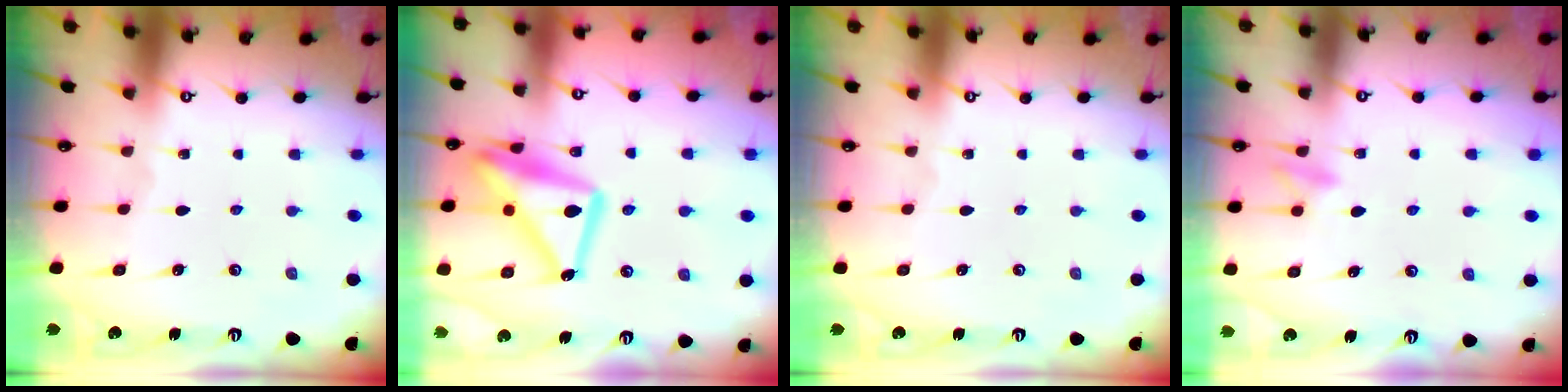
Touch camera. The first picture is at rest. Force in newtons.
{"total": 16.0, "press": 15.9, "slide": 1.3}
{"total": 0.0}
{"total": 10.1, "press": 10.0, "slide": 1.4}